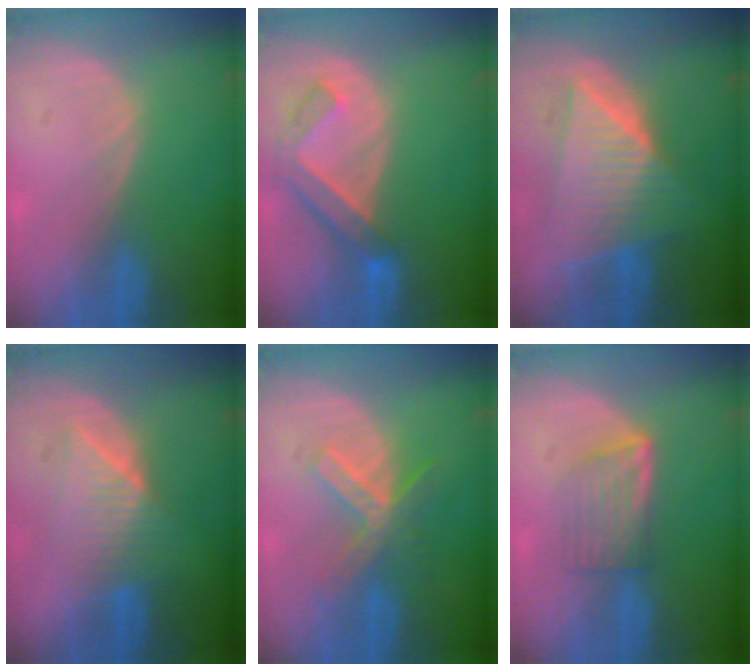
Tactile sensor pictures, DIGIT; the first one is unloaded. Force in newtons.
{"total": 6.3, "press": 5.9, "slide": 2.2}
{"total": 9.9, "press": 9.9, "slide": 0.7}
{"total": 6.4, "press": 6.3, "slide": 1.0}
{"total": 5.5, "press": 5.3, "slide": 1.3}
{"total": 5.8, "press": 5.4, "slide": 2.2}